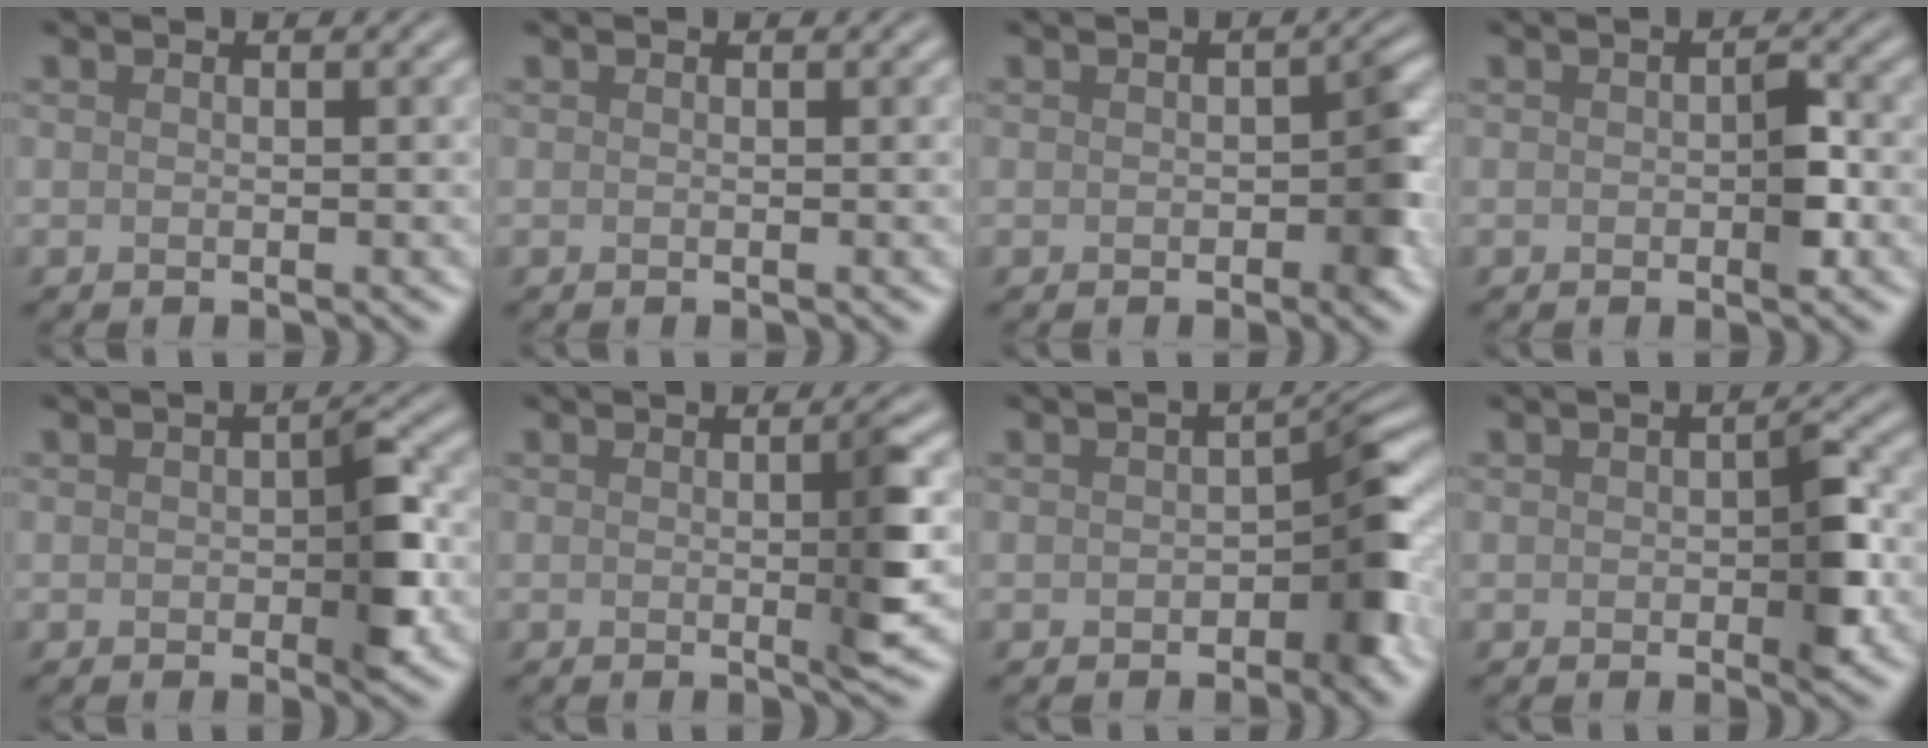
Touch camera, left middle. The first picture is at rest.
{"total": 0.0}
{"total": 3.2, "force": [-0.5, 1.9, 2.6], "torque": [-0.029, -0.002, -0.009]}
{"total": 2.4, "force": [-0.3, 1.1, 2.1], "torque": [-0.028, 0.002, -0.007]}
{"total": 3.9, "force": [-0.3, 1.7, 3.5], "torque": [-0.045, 0.000, -0.005]}
{"total": 3.3, "force": [0.0, 0.4, 3.2], "torque": [-0.046, -0.005, -0.003]}
{"total": 5.3, "force": [-1.2, 2.8, 4.3], "torque": [-0.036, 0.007, -0.023]}
{"total": 3.3, "force": [-0.3, 1.4, 3.0], "torque": [-0.038, -0.001, -0.004]}